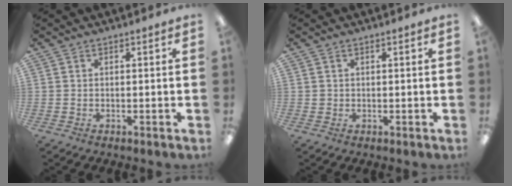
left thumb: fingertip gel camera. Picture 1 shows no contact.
{"total": 1.0, "force": [0.3, 0.9, 0.2], "torque": [-0.006, 0.005, 0.005]}